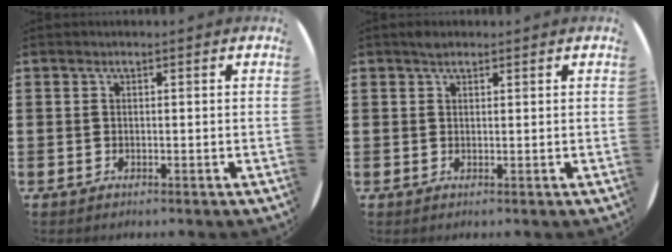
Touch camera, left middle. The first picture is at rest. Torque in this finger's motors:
{"motor_torque": [0.42, -0.35, 0.00, 0.05]}